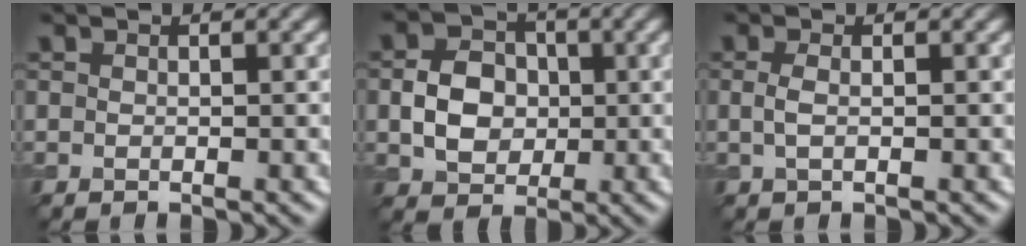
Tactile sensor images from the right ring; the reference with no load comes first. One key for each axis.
{"total": 4.3, "fx": -0.3, "fy": 3.5, "fz": 2.5, "tx": -0.048, "ty": -0.003, "tz": -0.007}
{"total": 1.0, "fx": -0.1, "fy": 0.4, "fz": 1.0, "tx": -0.025, "ty": -0.004, "tz": -0.003}